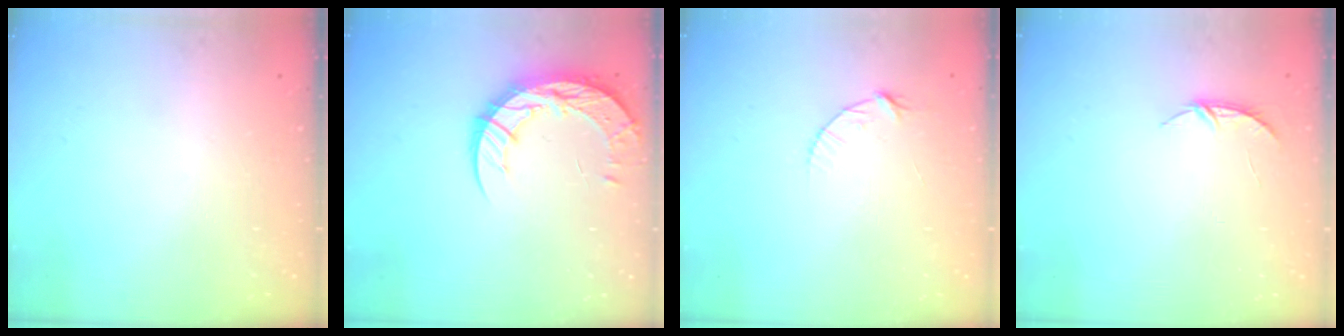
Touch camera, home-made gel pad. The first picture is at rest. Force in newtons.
{"total": 13.9, "press": 13.8, "slide": 1.0}
{"total": 5.5, "press": 5.4, "slide": 0.6}
{"total": 4.2, "press": 4.2, "slide": 0.5}